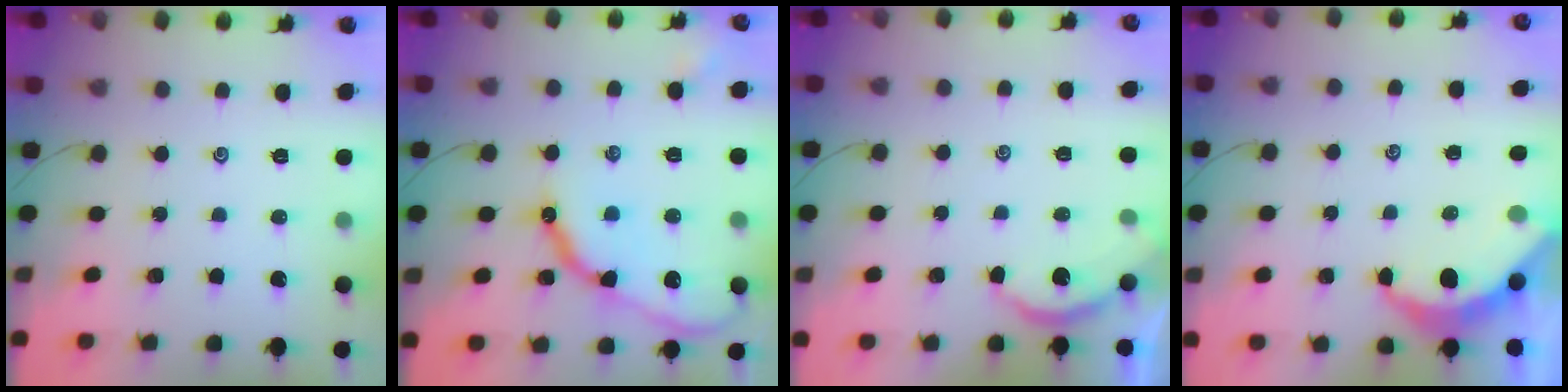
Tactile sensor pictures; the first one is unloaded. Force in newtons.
{"total": 13.1, "press": 13.1, "slide": 1.2}
{"total": 3.0, "press": 3.0, "slide": 0.3}
{"total": 6.5, "press": 6.5, "slide": 0.5}